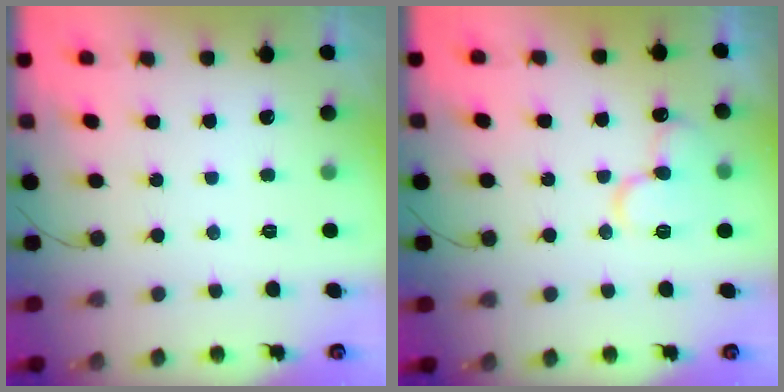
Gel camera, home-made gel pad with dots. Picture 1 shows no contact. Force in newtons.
{"total": 12.1, "press": 11.9, "slide": 1.6}